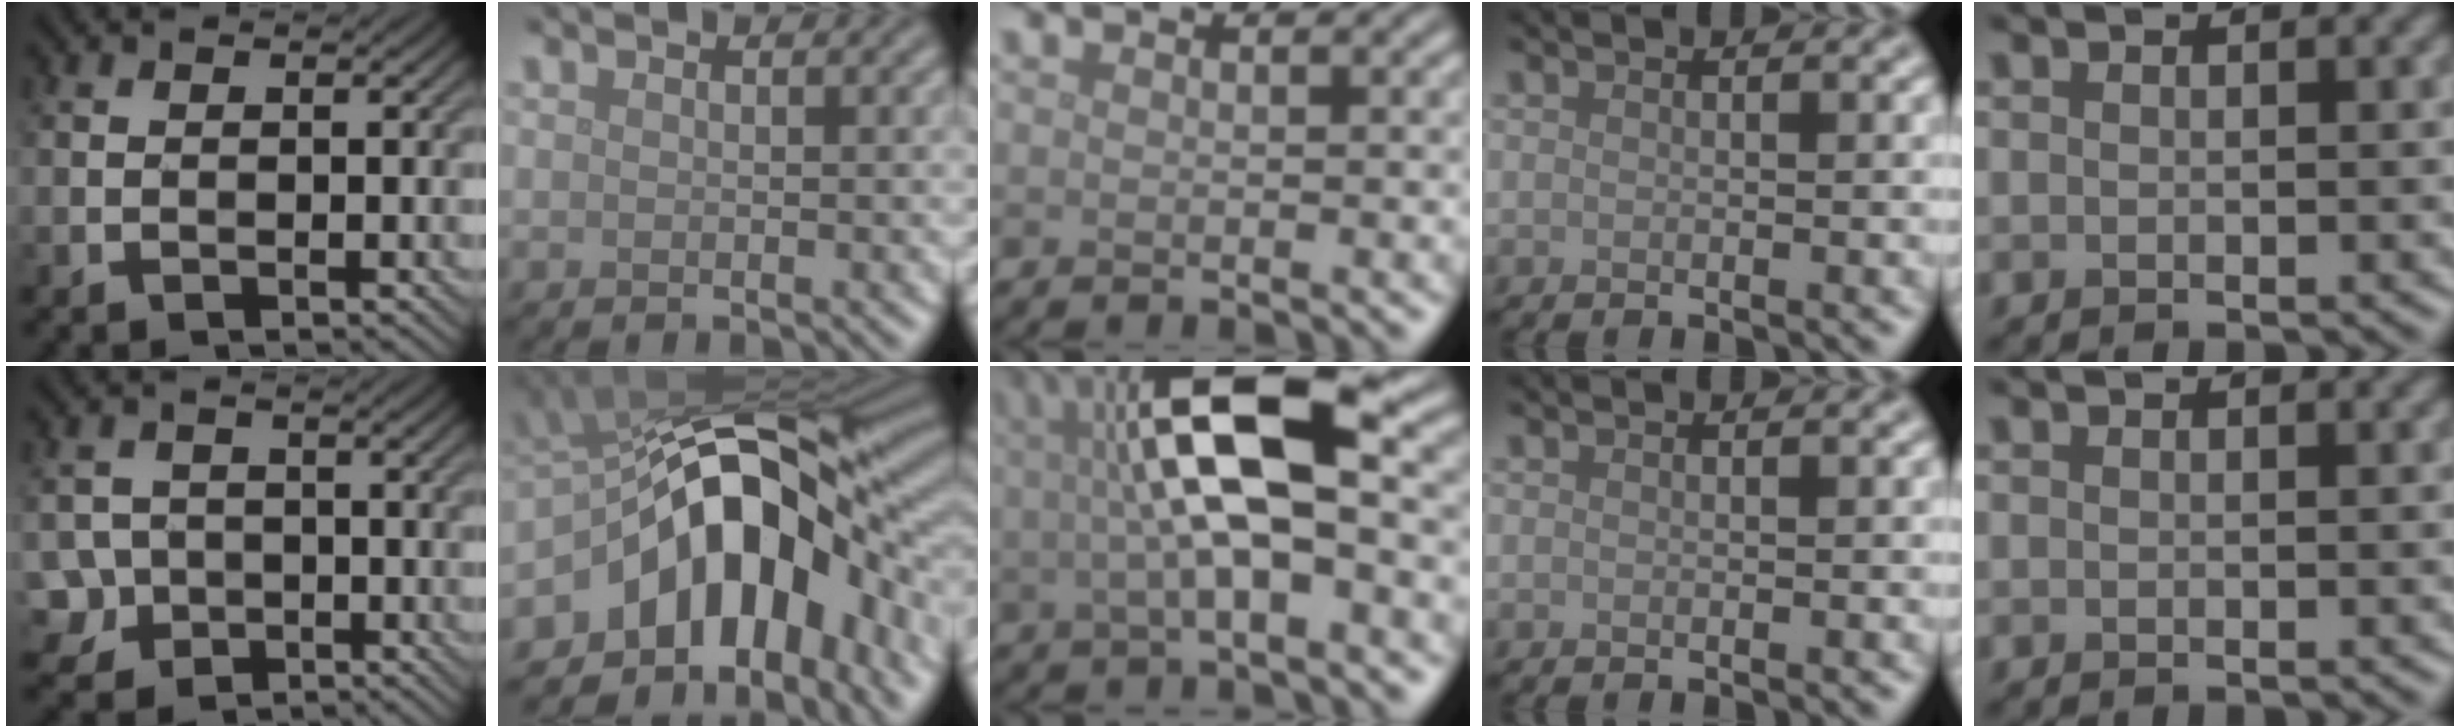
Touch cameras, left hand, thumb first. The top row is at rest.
{"thumb": {"total": 5.2, "force": [-2.4, 4.5, 0.8], "torque": [-0.026, -0.004, -0.063]}, "index": {"total": 14.2, "force": [-4.9, 8.5, 10.2], "torque": [-0.127, 0.010, -0.096]}, "middle": {"total": 9.7, "force": [1.4, 2.9, 9.1], "torque": [-0.155, 0.017, 0.016]}}